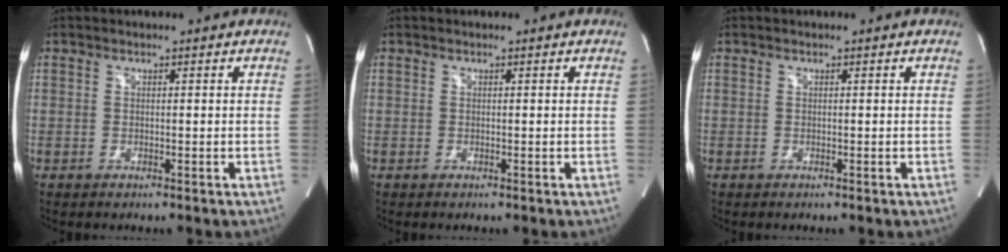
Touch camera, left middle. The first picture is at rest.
{"total": 0.0}
{"total": 0.0}